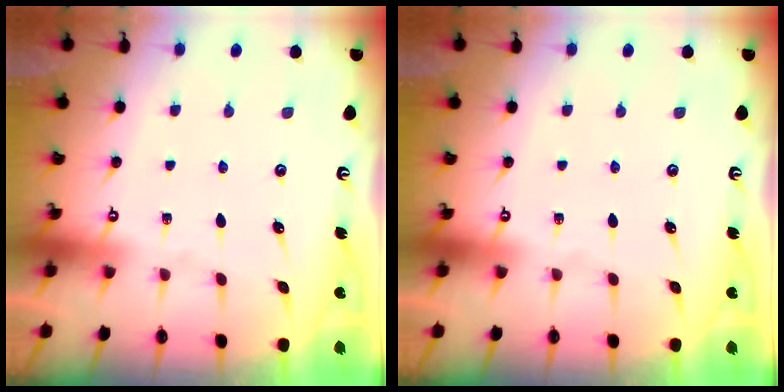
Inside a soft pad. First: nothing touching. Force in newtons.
{"total": 0.0}